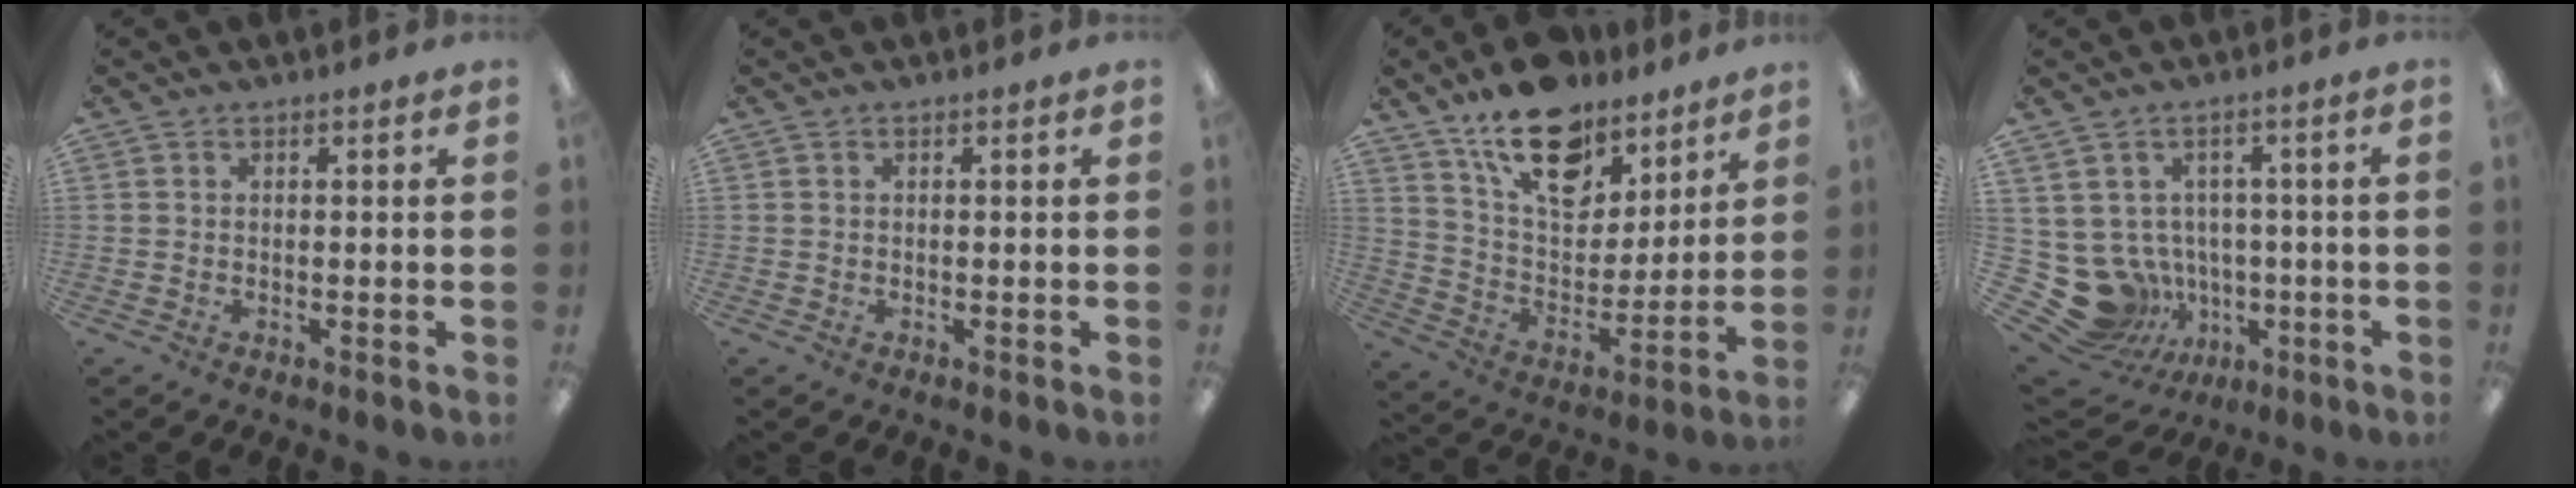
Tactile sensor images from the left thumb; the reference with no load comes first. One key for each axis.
{"total": 0.0}
{"total": 17.9, "fx": 13.2, "fy": 9.0, "fz": 8.1, "tx": -0.146, "ty": -0.080, "tz": 0.238}
{"total": 11.5, "fx": -1.9, "fy": 10.7, "fz": 3.7, "tx": -0.118, "ty": -0.010, "tz": -0.017}